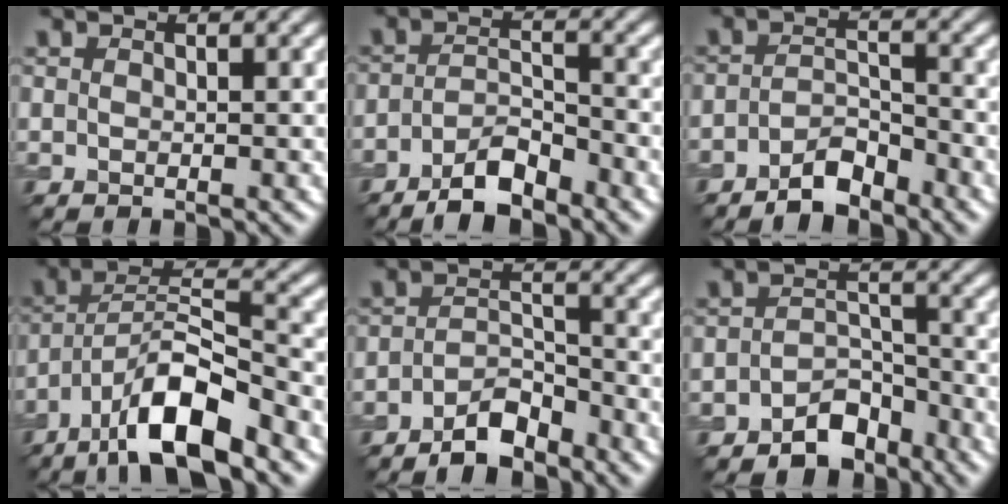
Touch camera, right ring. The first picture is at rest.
{"total": 4.8, "force": [-3.5, 1.4, 2.9], "torque": [-0.053, 0.001, -0.067]}
{"total": 3.6, "force": [-2.8, 1.2, 1.9], "torque": [-0.031, 0.009, -0.055]}
{"total": 9.6, "force": [-6.0, 2.6, 7.0], "torque": [-0.118, 0.018, -0.108]}
{"total": 4.0, "force": [-3.0, 1.4, 2.2], "torque": [-0.034, 0.008, -0.059]}
{"total": 4.2, "force": [-3.0, 2.4, 1.7], "torque": [-0.015, 0.007, -0.053]}